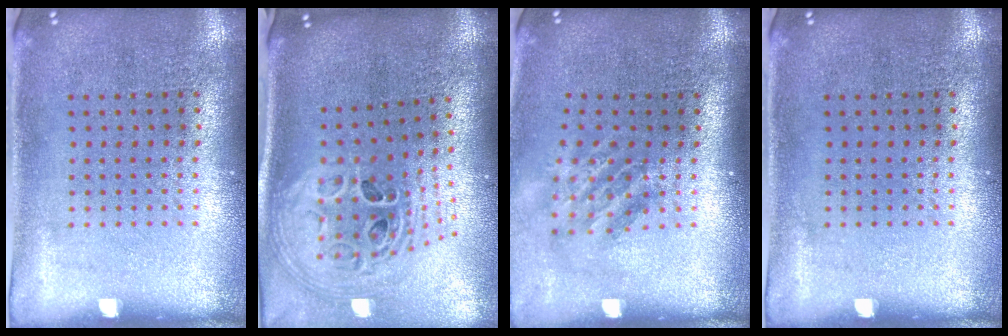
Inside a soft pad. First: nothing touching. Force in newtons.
{"total": 2.6, "press": 1.9, "slide": 1.8}
{"total": 1.7, "press": 1.2, "slide": 1.2}
{"total": 0.0}